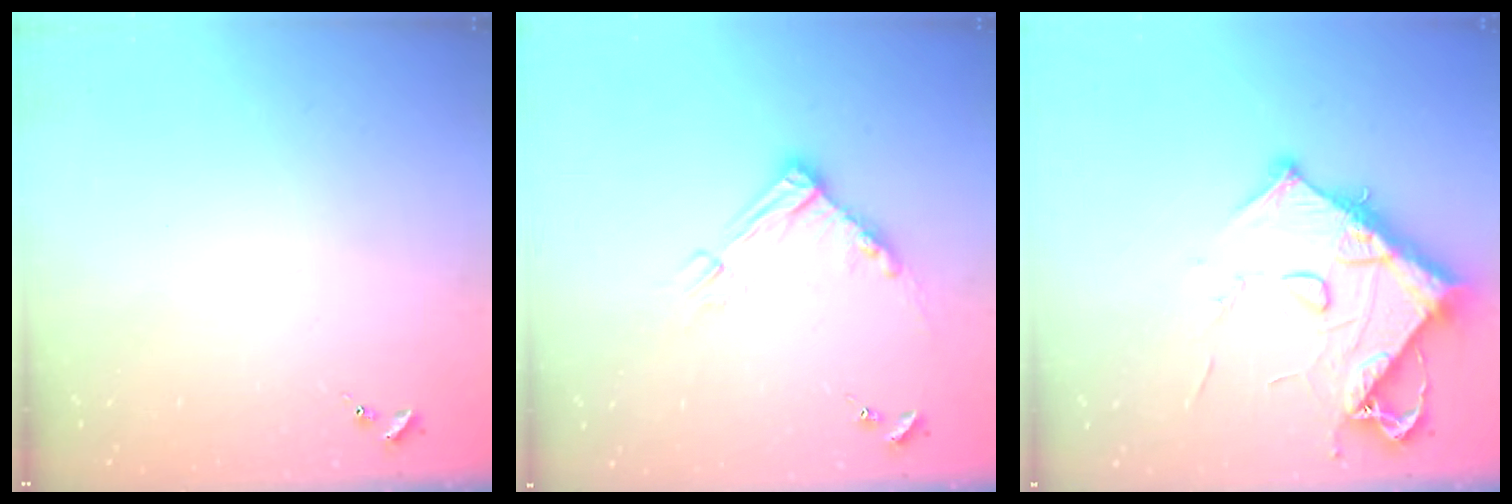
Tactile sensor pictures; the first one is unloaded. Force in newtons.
{"total": 10.5, "press": 10.4, "slide": 1.2}
{"total": 13.1, "press": 13.1, "slide": 1.4}